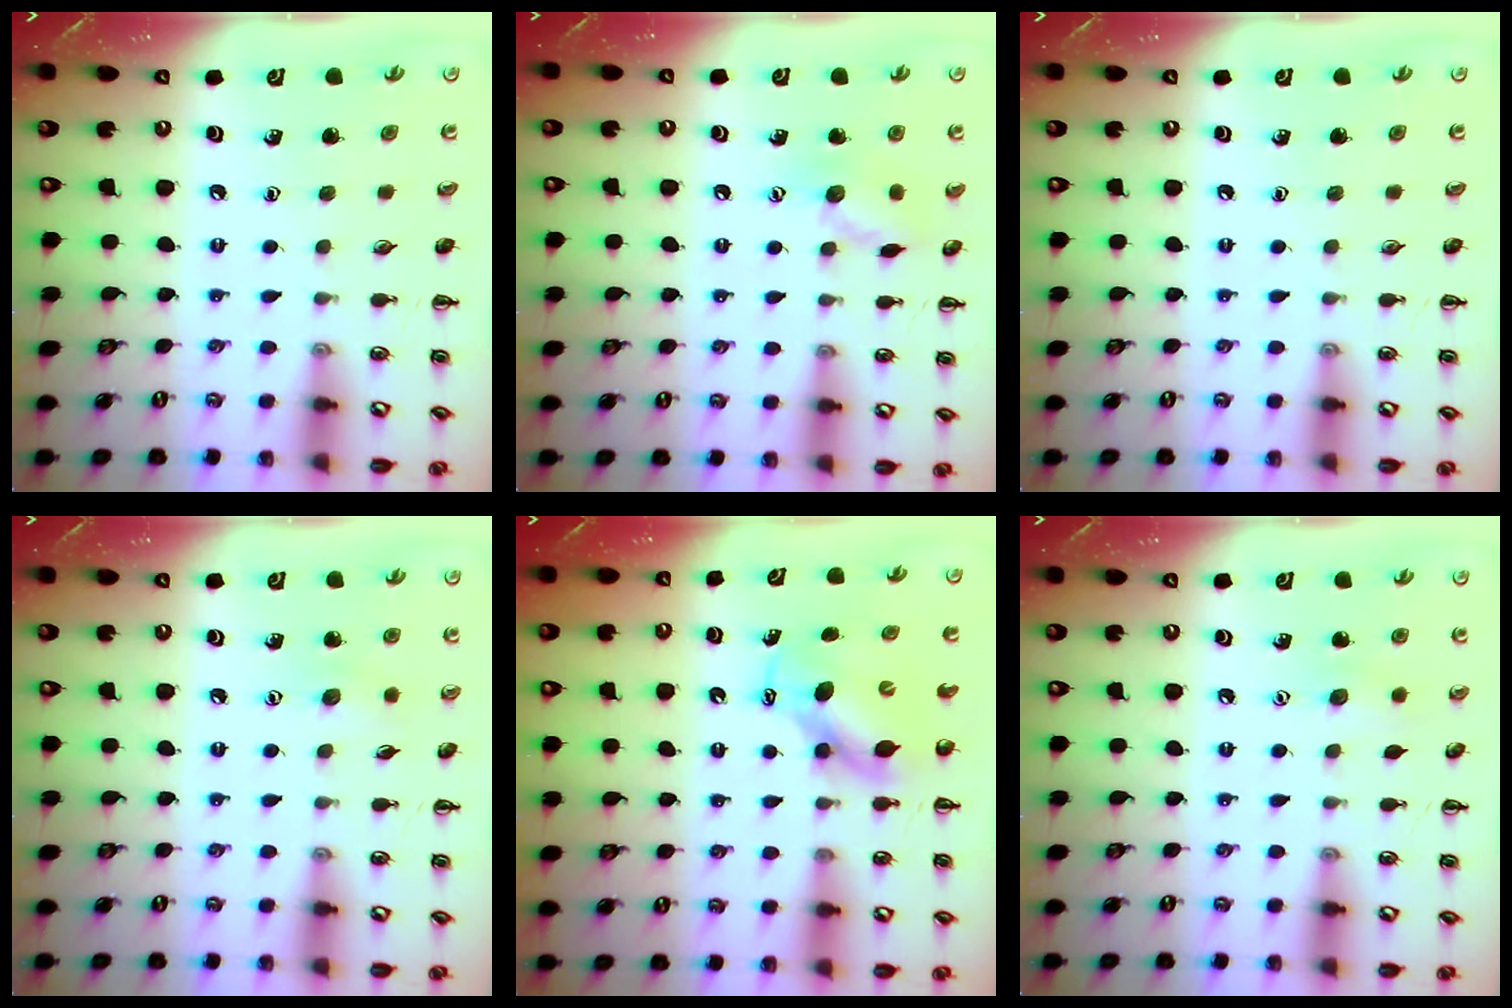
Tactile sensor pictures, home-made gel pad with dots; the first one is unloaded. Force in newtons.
{"total": 8.6, "press": 8.5, "slide": 0.8}
{"total": 0.0}
{"total": 5.7, "press": 5.5, "slide": 1.3}
{"total": 6.5, "press": 6.4, "slide": 1.0}
{"total": 6.3, "press": 6.1, "slide": 1.4}